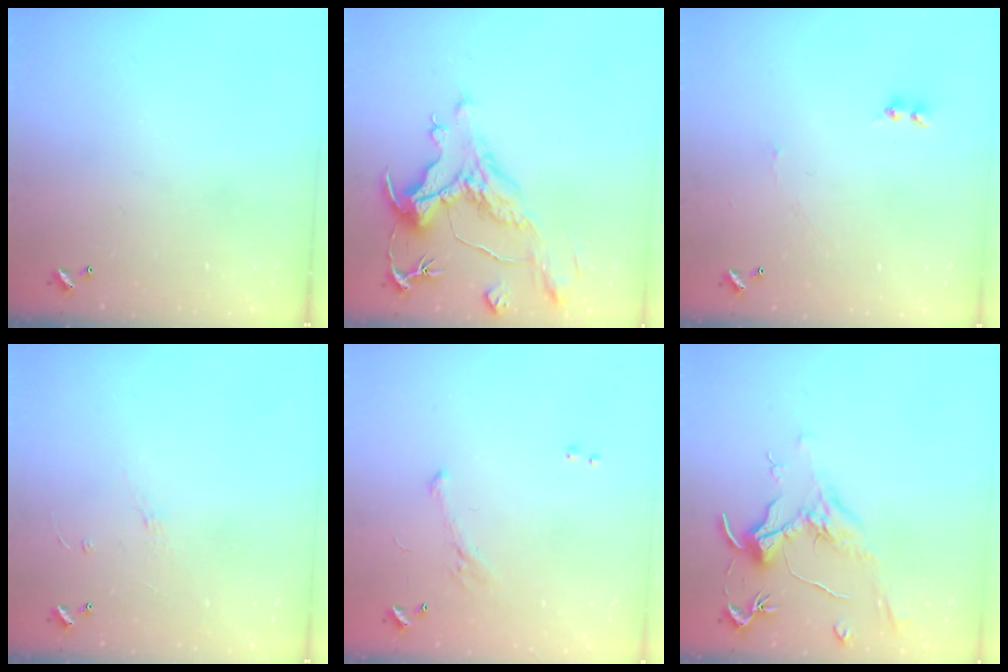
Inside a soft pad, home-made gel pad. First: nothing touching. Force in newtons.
{"total": 1.9, "press": 0.9, "slide": 1.7}
{"total": 1.5, "press": 1.4, "slide": 0.6}
{"total": 5.5, "press": 5.5, "slide": 0.5}
{"total": 4.0, "press": 3.9, "slide": 1.0}
{"total": 1.9, "press": 1.7, "slide": 0.9}